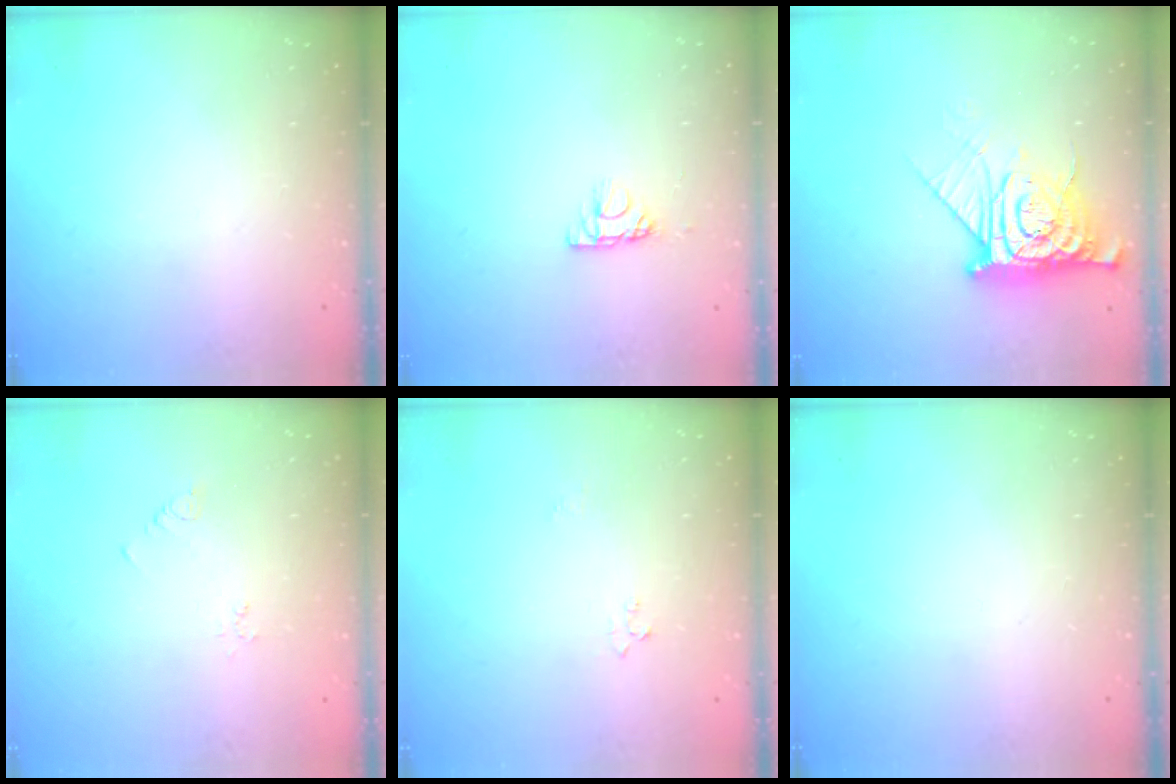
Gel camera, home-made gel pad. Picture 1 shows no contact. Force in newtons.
{"total": 5.4, "press": 5.3, "slide": 0.6}
{"total": 8.9, "press": 8.8, "slide": 1.1}
{"total": 3.5, "press": 3.4, "slide": 0.4}
{"total": 2.9, "press": 2.9, "slide": 0.3}
{"total": 0.0}